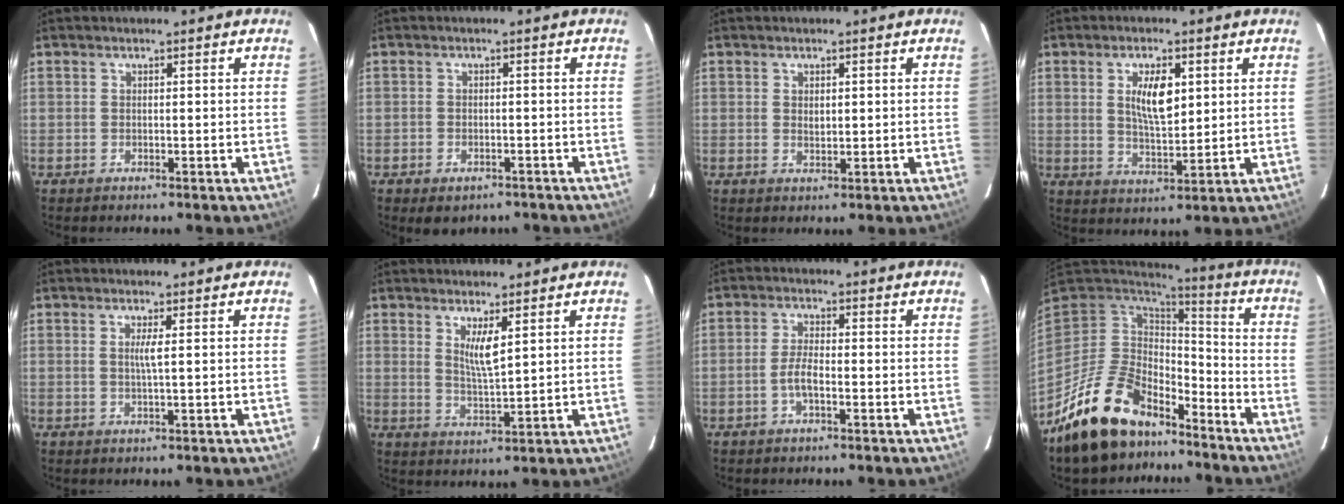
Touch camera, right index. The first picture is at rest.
{"total": 4.8, "force": [-3.3, 2.9, 2.1], "torque": [-0.045, -0.008, -0.037]}
{"total": 1.7, "force": [0.4, 1.0, 1.2], "torque": [-0.018, 0.002, 0.010]}
{"total": 7.6, "force": [2.3, 3.2, 6.5], "torque": [-0.111, 0.000, 0.048]}
{"total": 1.8, "force": [0.4, -0.6, 1.6], "torque": [-0.030, -0.003, 0.008]}
{"total": 4.6, "force": [2.2, 0.7, 3.9], "torque": [-0.071, -0.012, 0.042]}
{"total": 3.3, "force": [-1.4, 0.8, 2.8], "torque": [-0.064, 0.005, -0.028]}
{"total": 19.2, "force": [-13.6, 9.5, 9.6], "torque": [-0.198, -0.005, -0.219]}